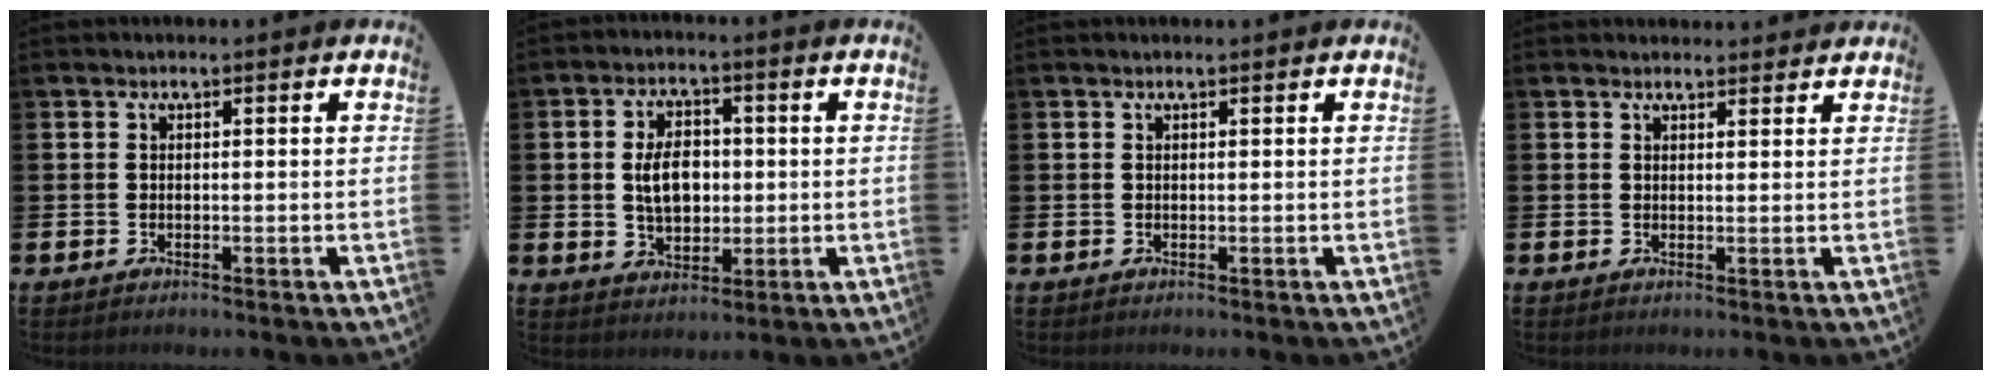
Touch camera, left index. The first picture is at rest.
{"total": 5.8, "force": [0.5, 3.8, 4.3], "torque": [-0.067, 0.006, 0.001]}
{"total": 0.0}
{"total": 1.6, "force": [1.6, 0.4, -0.1], "torque": [0.012, -0.007, 0.027]}